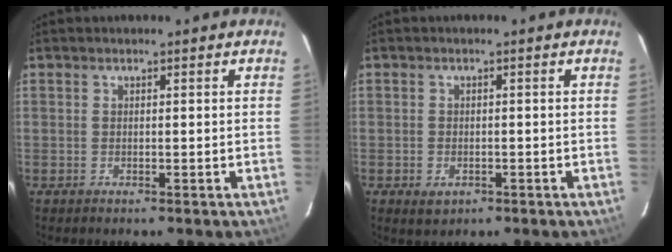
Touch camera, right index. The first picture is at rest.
{"total": 2.9, "force": [-1.2, 2.2, 1.3], "torque": [-0.026, -0.003, -0.013]}